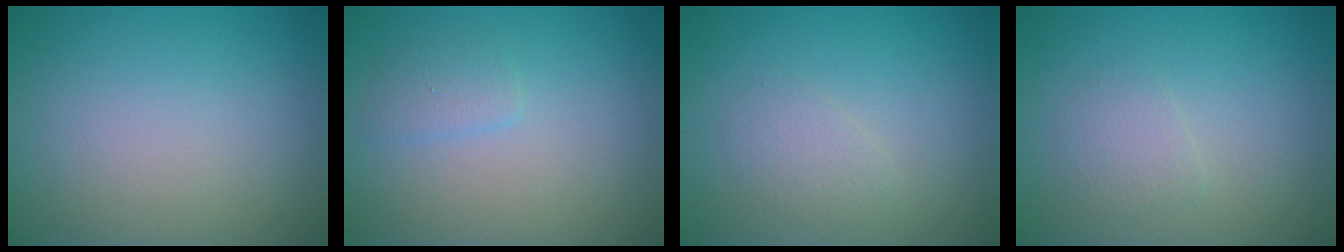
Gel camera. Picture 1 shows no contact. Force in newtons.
{"total": 1.3, "press": 1.3, "slide": 0.1}
{"total": 1.4, "press": 1.4, "slide": 0.1}
{"total": 1.4, "press": 1.4, "slide": 0.1}